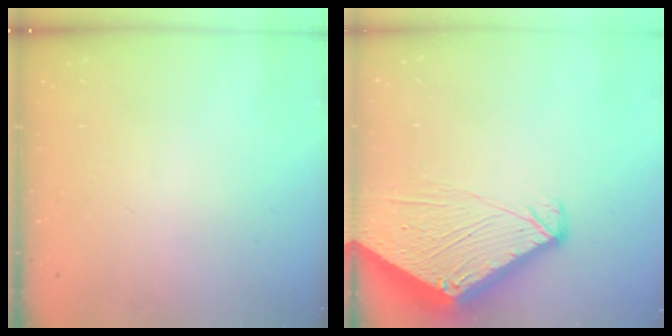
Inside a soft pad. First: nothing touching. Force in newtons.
{"total": 6.9, "press": 6.9, "slide": 0.6}